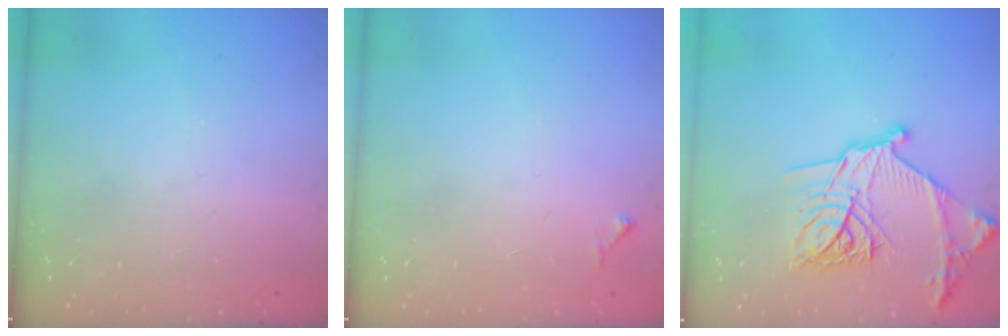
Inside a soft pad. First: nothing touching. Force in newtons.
{"total": 4.2, "press": 4.1, "slide": 0.4}
{"total": 21.1, "press": 21.0, "slide": 1.2}